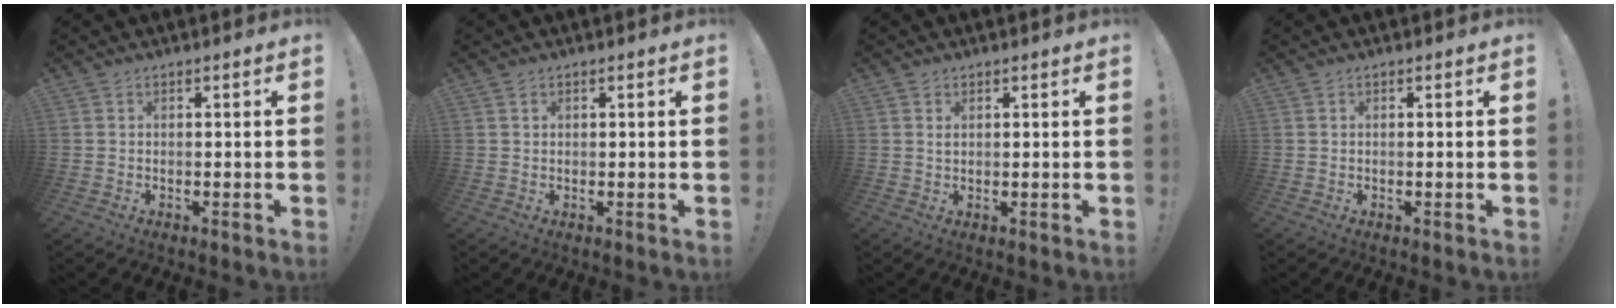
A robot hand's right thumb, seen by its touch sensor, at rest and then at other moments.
{"total": 0.7, "force": [0.4, 0.6, 0.2], "torque": [0.005, -0.003, 0.007]}
{"total": 0.9, "force": [0.7, 0.6, 0.2], "torque": [-0.004, 0.000, 0.013]}
{"total": 0.0}